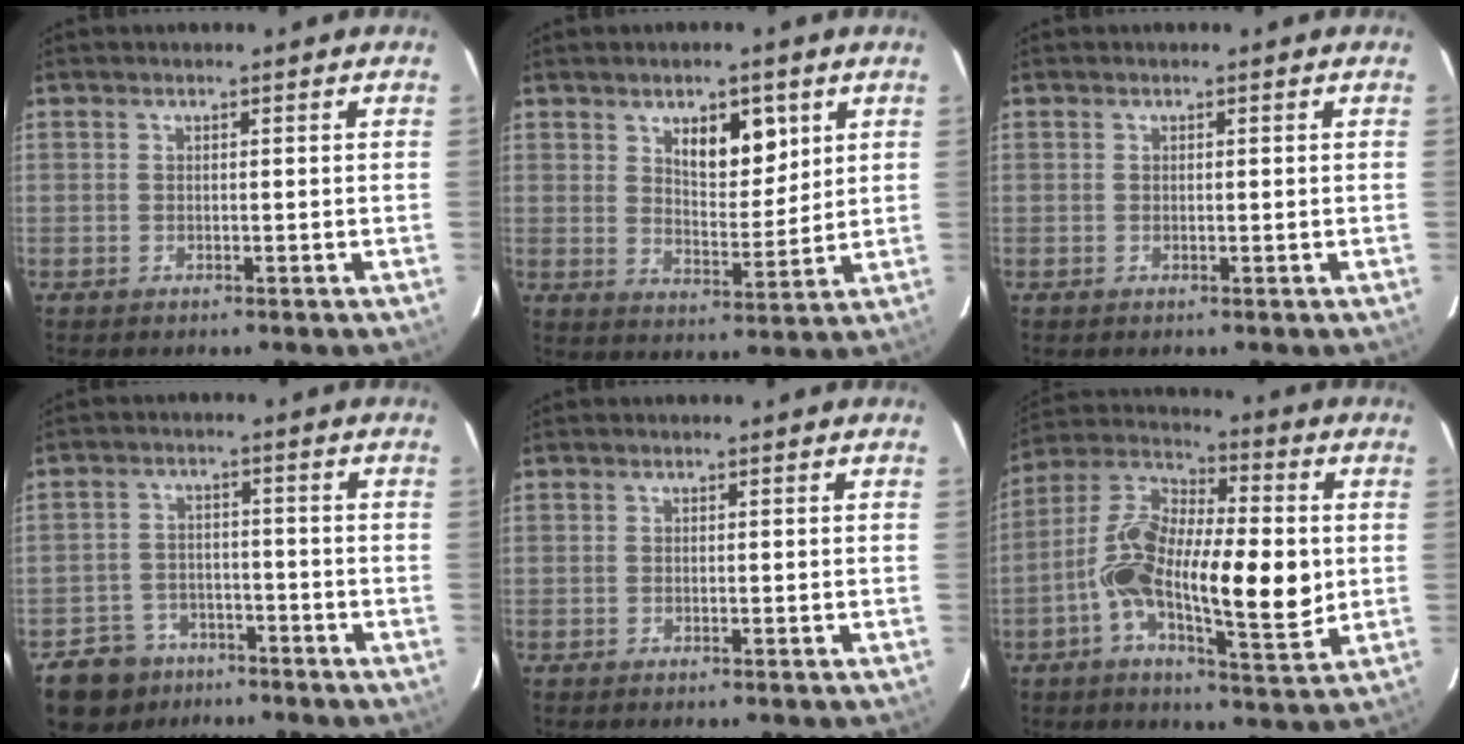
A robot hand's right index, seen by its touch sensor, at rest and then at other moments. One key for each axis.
{"total": 7.7, "fx": 3.8, "fy": 3.3, "fz": 5.8, "tx": -0.091, "ty": -0.002, "tz": 0.065}
{"total": 0.0}
{"total": 7.1, "fx": -5.0, "fy": 5.1, "fz": 0.7, "tx": -0.018, "ty": 0.007, "tz": -0.079}
{"total": 0.0}
{"total": 18.1, "fx": -1.8, "fy": 5.8, "fz": 17.1, "tx": -0.315, "ty": 0.016, "tz": -0.038}